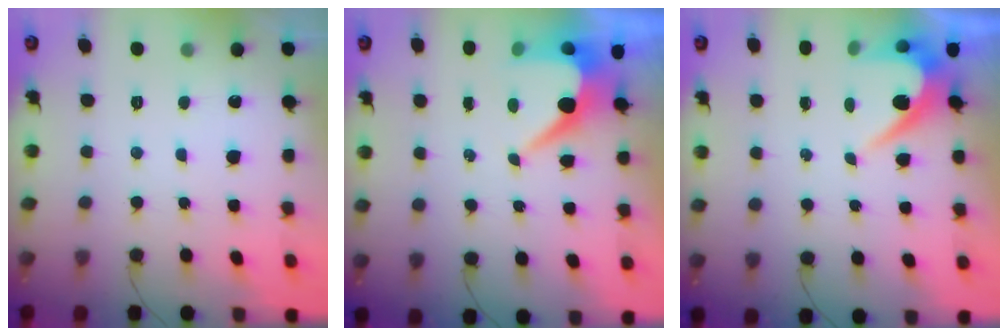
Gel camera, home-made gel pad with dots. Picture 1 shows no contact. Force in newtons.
{"total": 7.6, "press": 7.5, "slide": 0.9}
{"total": 5.7, "press": 5.7, "slide": 0.1}